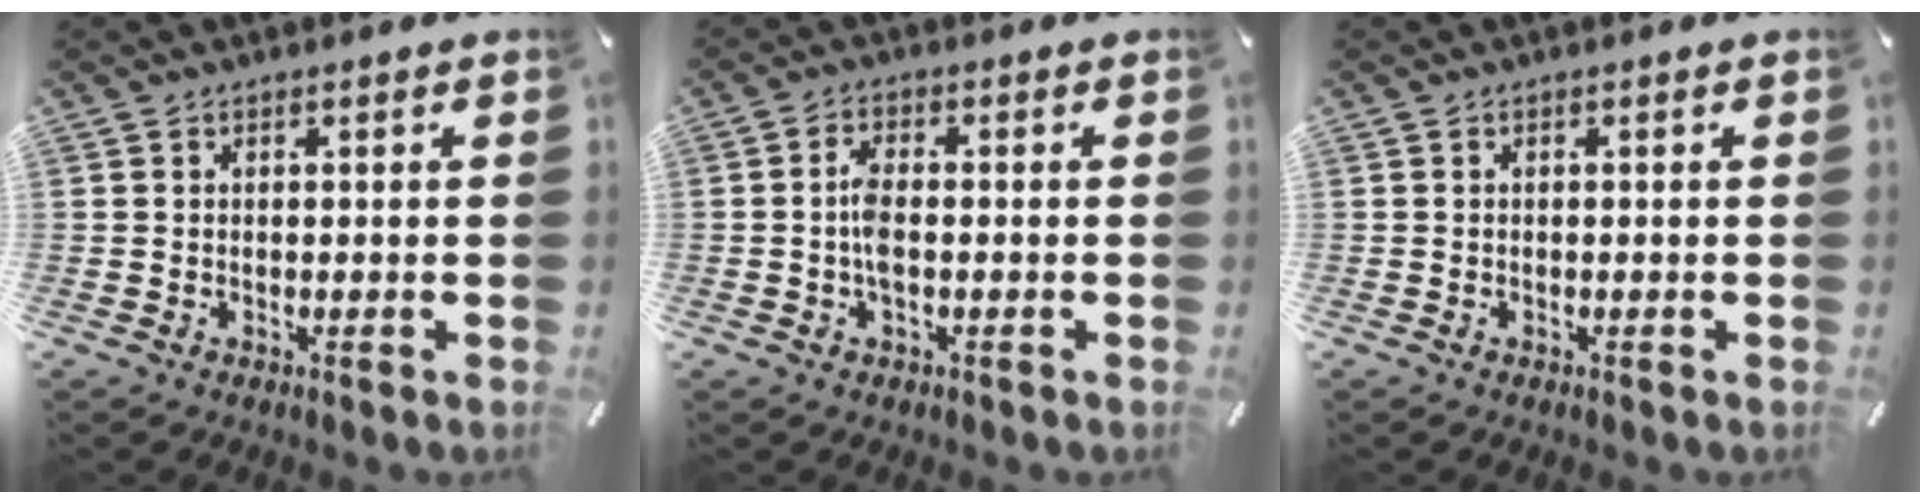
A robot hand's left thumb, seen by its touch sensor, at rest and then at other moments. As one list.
[{"total": 4.2, "force": [-0.7, 1.9, 3.7], "torque": [-0.073, 0.005, -0.013]}, {"total": 0.0}]